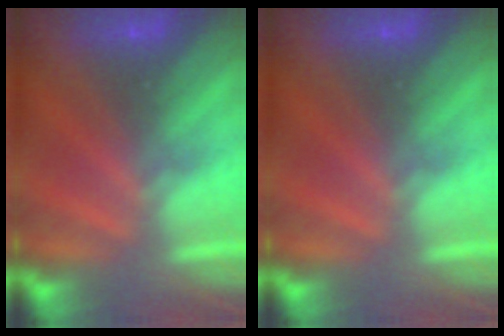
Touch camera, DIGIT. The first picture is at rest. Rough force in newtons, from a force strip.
{"total": 0.0}